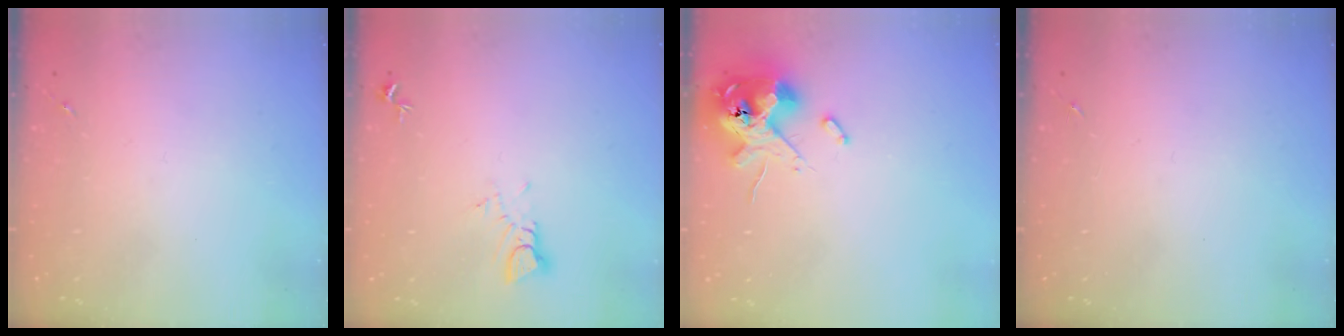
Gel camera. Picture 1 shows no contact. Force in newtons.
{"total": 3.9, "press": 3.9, "slide": 0.2}
{"total": 14.6, "press": 14.4, "slide": 2.8}
{"total": 0.0}